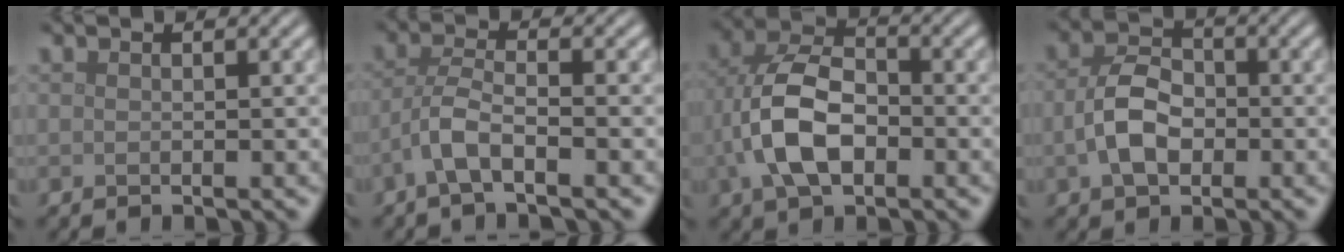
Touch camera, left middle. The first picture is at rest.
{"total": 3.2, "force": [-1.7, 0.8, 2.6], "torque": [-0.056, 0.006, -0.043]}
{"total": 7.5, "force": [-1.5, 4.5, 5.8], "torque": [-0.130, 0.007, -0.035]}
{"total": 4.3, "force": [-0.8, 2.9, 3.2], "torque": [-0.064, 0.003, -0.019]}